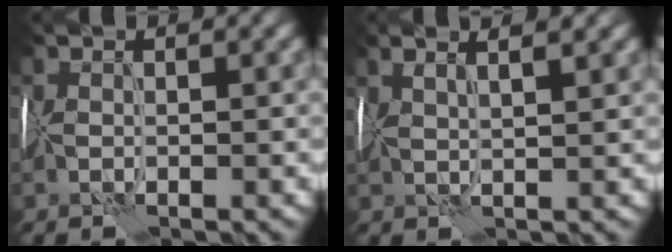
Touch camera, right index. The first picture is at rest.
{"total": 4.2, "force": [2.7, 1.1, 3.0], "torque": [-0.033, 0.029, 0.020]}